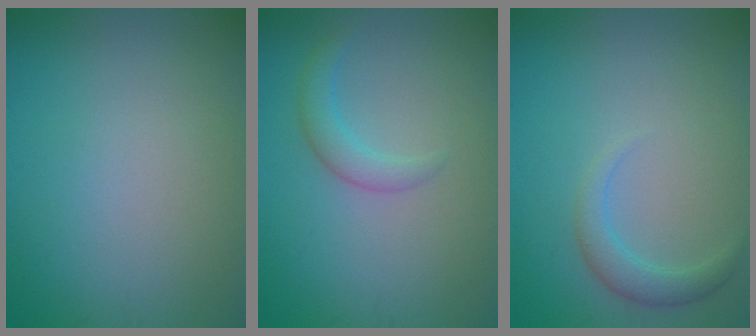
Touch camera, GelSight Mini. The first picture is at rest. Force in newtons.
{"total": 2.0, "press": 2.0, "slide": 0.1}
{"total": 2.1, "press": 2.1, "slide": 0.1}